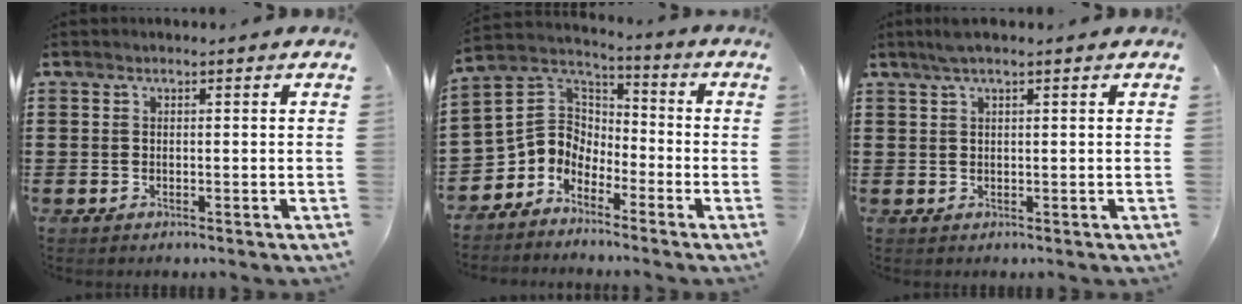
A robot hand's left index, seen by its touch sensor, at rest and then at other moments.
{"total": 6.0, "force": [-2.5, 5.4, 1.0], "torque": [-0.067, -0.010, -0.054]}
{"total": 2.0, "force": [1.3, 0.1, 1.6], "torque": [-0.032, 0.002, 0.023]}